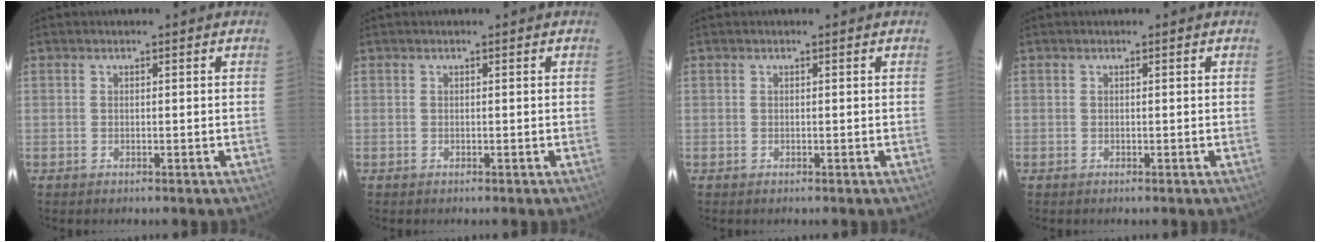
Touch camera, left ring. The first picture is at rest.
{"total": 0.0}
{"total": 0.0}
{"total": 0.0}